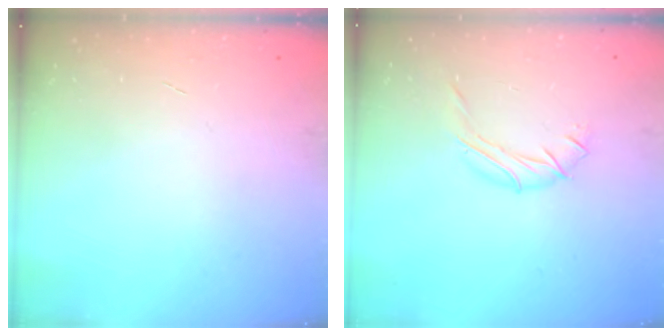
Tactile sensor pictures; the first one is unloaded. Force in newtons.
{"total": 5.8, "press": 5.8, "slide": 0.8}